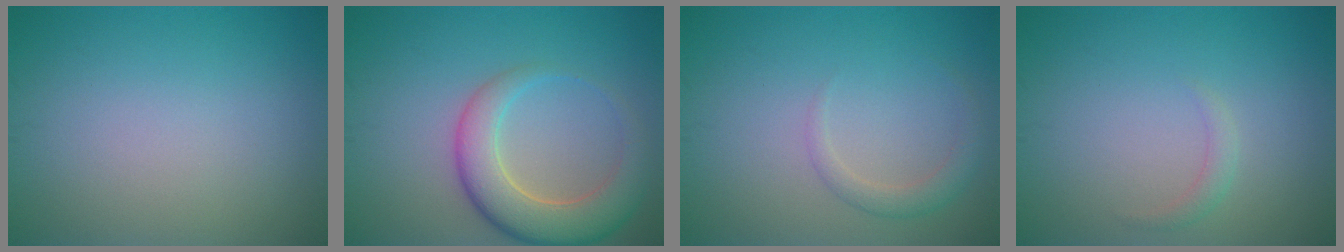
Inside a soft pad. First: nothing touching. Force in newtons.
{"total": 5.9, "press": 5.9, "slide": 0.6}
{"total": 1.8, "press": 1.8, "slide": 0.1}
{"total": 1.0, "press": 1.0, "slide": 0.0}